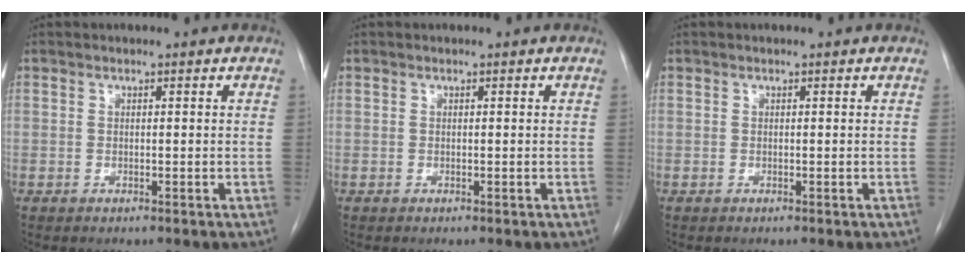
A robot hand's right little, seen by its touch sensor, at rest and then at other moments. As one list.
[{"total": 0.0}, {"total": 0.0}]